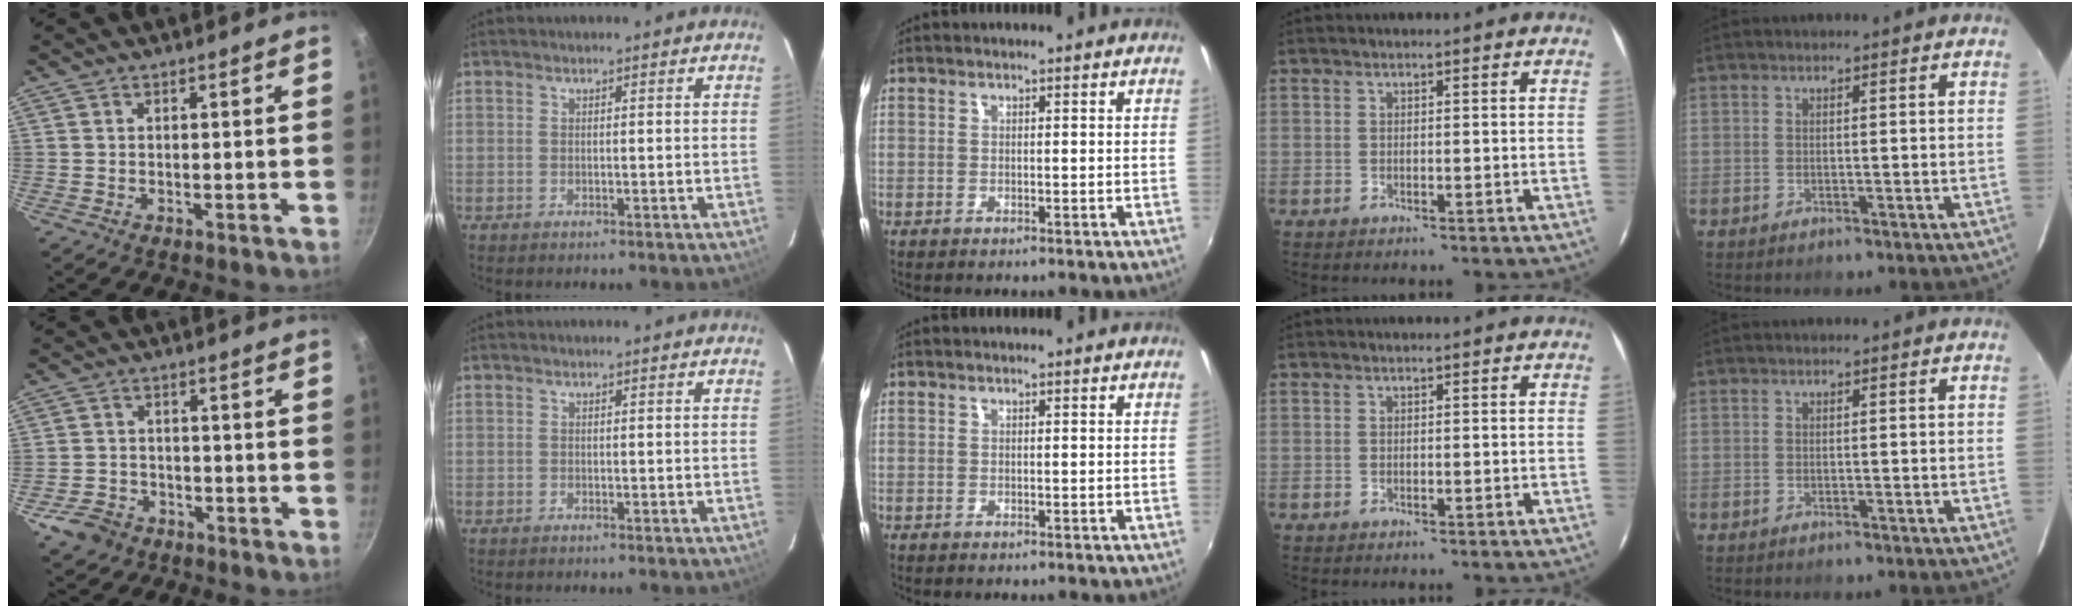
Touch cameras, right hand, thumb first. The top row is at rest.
{"thumb": {"total": 6.2, "force": [-3.6, 4.6, 2.2], "torque": [-0.037, 0.031, -0.059]}}